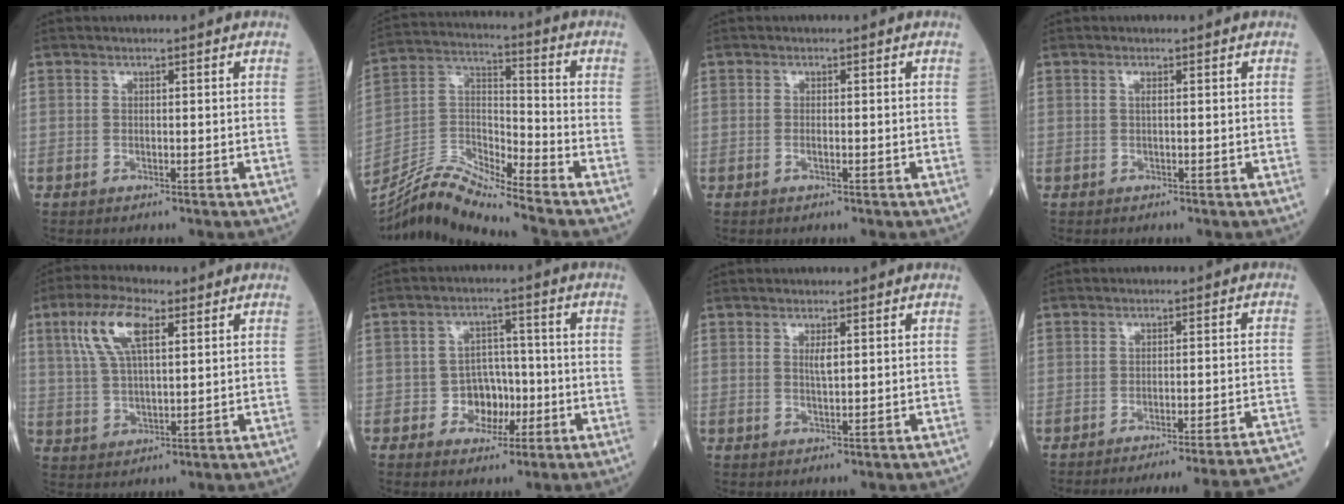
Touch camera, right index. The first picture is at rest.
{"total": 11.6, "force": [-11.1, -1.1, 3.2], "torque": [-0.063, 0.024, -0.212]}
{"total": 0.7, "force": [-0.2, 0.2, 0.7], "torque": [-0.016, -0.001, -0.003]}
{"total": 0.8, "force": [0.2, 0.0, 0.7], "torque": [-0.019, 0.001, 0.003]}
{"total": 9.4, "force": [4.1, 3.0, 7.9], "torque": [-0.171, 0.017, 0.081]}
{"total": 5.6, "force": [-1.7, 4.6, 2.7], "torque": [-0.035, 0.017, -0.025]}
{"total": 1.7, "force": [0.5, 0.2, 1.6], "torque": [-0.031, -0.003, 0.009]}
{"total": 21.0, "force": [-19.8, -1.9, 6.8], "torque": [-0.027, -0.017, -0.242]}